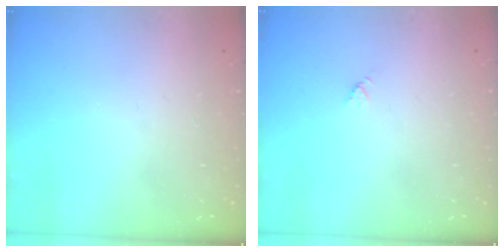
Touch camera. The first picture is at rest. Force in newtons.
{"total": 2.9, "press": 2.9, "slide": 0.3}